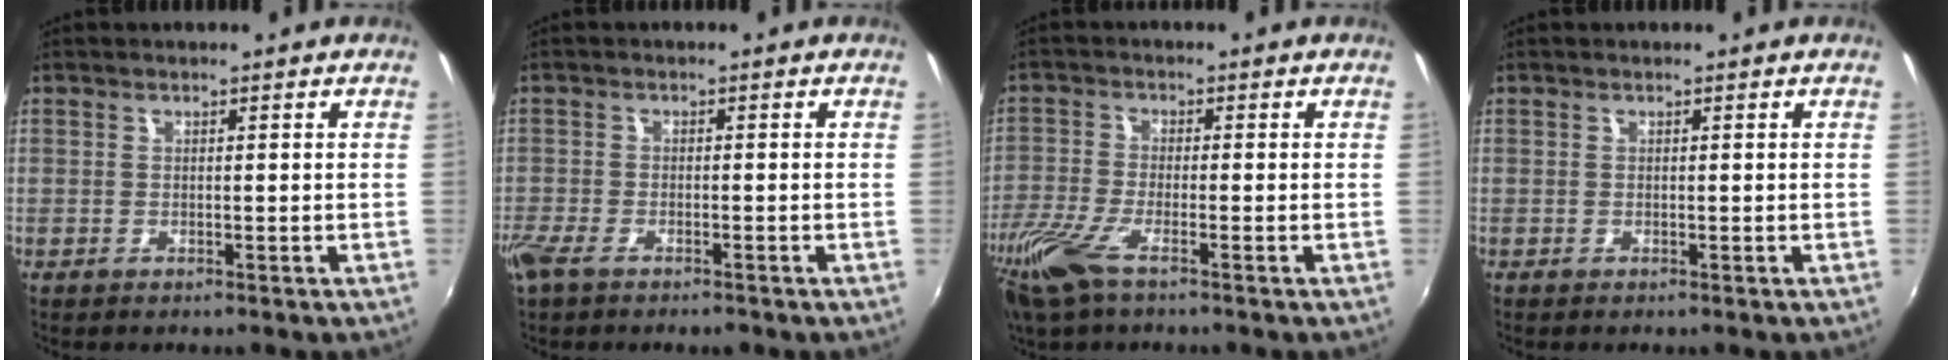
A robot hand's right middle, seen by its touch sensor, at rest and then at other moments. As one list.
[{"total": 5.4, "force": [-3.9, 2.0, 3.2], "torque": [-0.083, -0.017, -0.076]}, {"total": 9.7, "force": [-6.2, 2.5, 7.0], "torque": [-0.174, -0.029, -0.127]}, {"total": 0.0}]